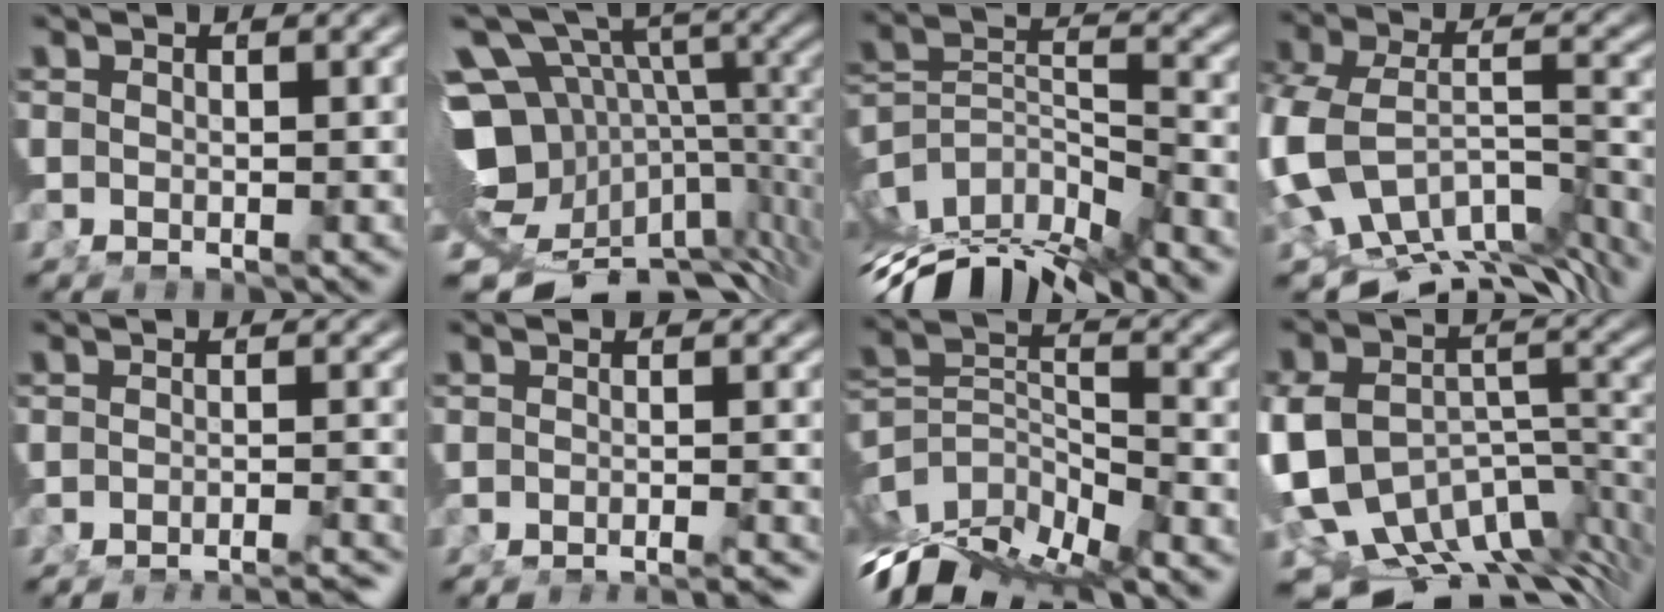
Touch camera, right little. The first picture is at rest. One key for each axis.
{"total": 20.3, "fx": -5.9, "fy": 14.4, "fz": 13.0, "tx": -0.216, "ty": -0.062, "tz": -0.073}
{"total": 12.7, "fx": -6.9, "fy": 7.1, "fz": 7.9, "tx": -0.144, "ty": -0.058, "tz": -0.083}
{"total": 14.5, "fx": -7.2, "fy": 9.3, "fz": 8.4, "tx": -0.176, "ty": -0.066, "tz": -0.091}
{"total": 6.1, "fx": -6.0, "fy": 0.5, "fz": 1.1, "tx": 0.004, "ty": -0.005, "tz": -0.097}
{"total": 3.9, "fx": -3.8, "fy": 0.0, "fz": 0.8, "tx": 0.002, "ty": 0.000, "tz": -0.063}
{"total": 14.1, "fx": -5.8, "fy": 9.0, "fz": 9.2, "tx": -0.172, "ty": -0.068, "tz": -0.065}
{"total": 16.9, "fx": -7.9, "fy": 10.8, "fz": 10.4, "tx": -0.185, "ty": -0.068, "tz": -0.098}